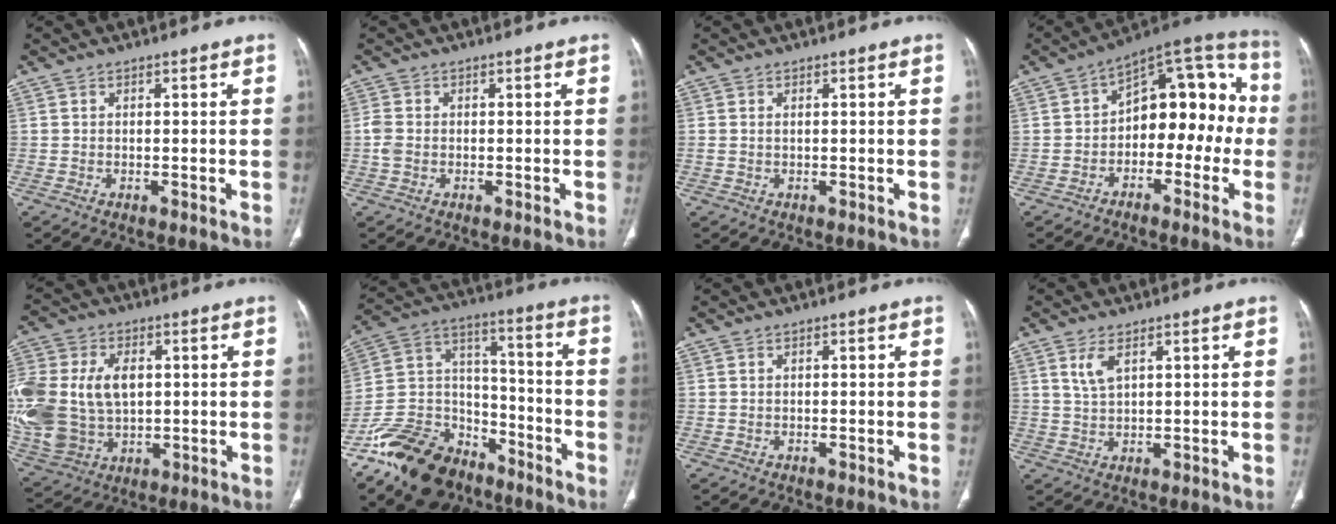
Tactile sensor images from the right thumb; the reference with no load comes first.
{"total": 2.2, "force": [-0.4, 1.6, 1.4], "torque": [-0.037, 0.002, -0.011]}
{"total": 1.1, "force": [0.1, 0.6, 0.8], "torque": [-0.028, 0.008, 0.006]}
{"total": 16.4, "force": [-1.7, 10.1, 12.8], "torque": [-0.117, 0.060, -0.039]}
{"total": 25.0, "force": [1.9, 17.7, 17.5], "torque": [-0.426, 0.011, 0.056]}
{"total": 21.2, "force": [-14.5, 12.4, 9.4], "torque": [-0.152, 0.092, -0.253]}
{"total": 0.0}
{"total": 3.6, "force": [1.9, 1.5, 2.7], "torque": [-0.058, -0.007, 0.046]}